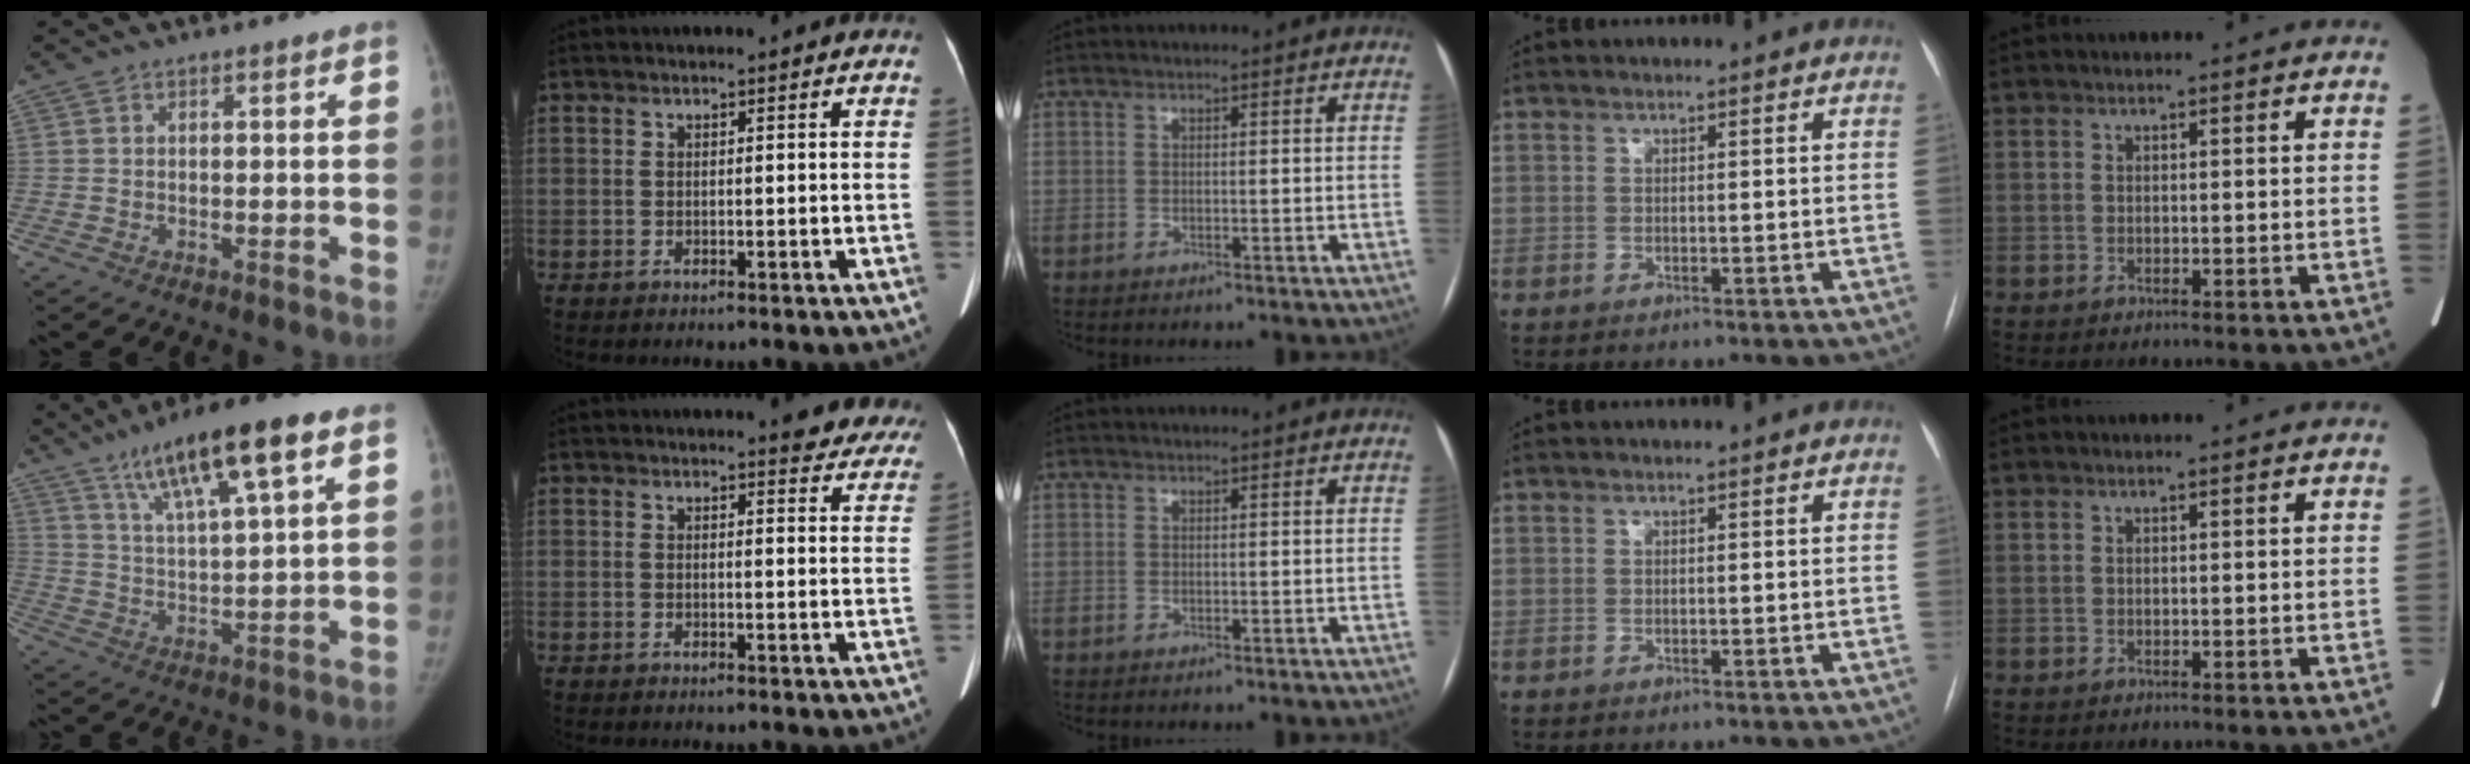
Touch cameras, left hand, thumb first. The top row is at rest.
{"thumb": {"total": 15.5, "force": [8.6, 2.9, 12.6], "torque": [-0.210, -0.020, 0.151]}, "index": {"total": 6.9, "force": [6.5, 1.8, 1.7], "torque": [0.003, -0.017, 0.046]}}